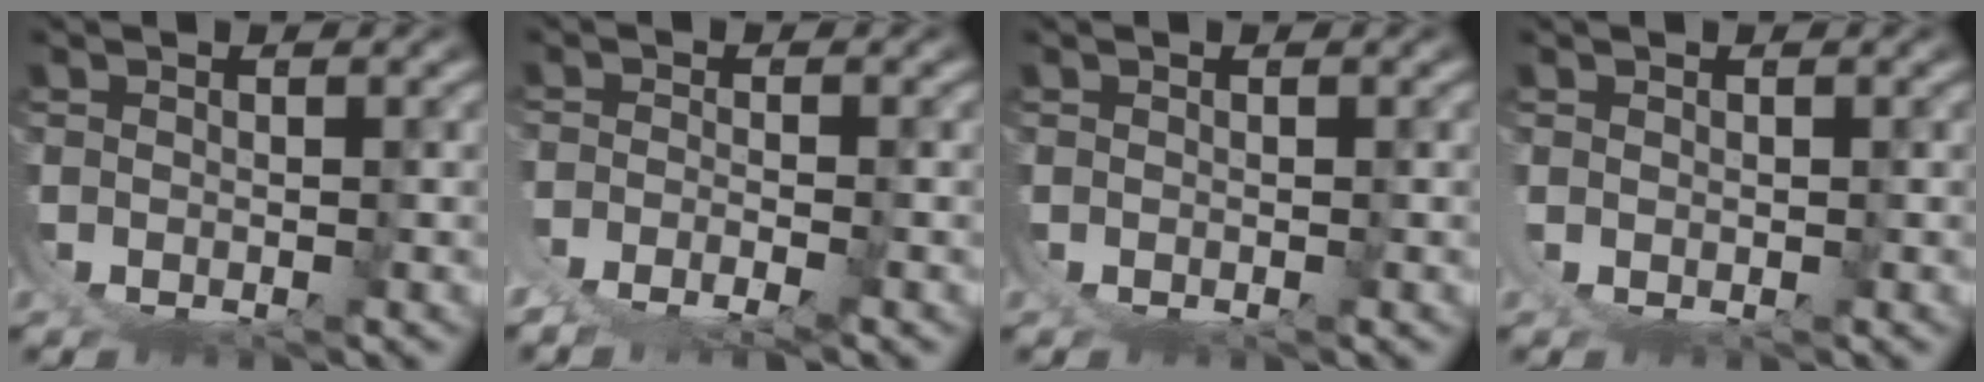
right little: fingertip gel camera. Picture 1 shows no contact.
{"total": 1.9, "force": [-0.8, -1.1, 1.4], "torque": [-0.019, 0.001, -0.011]}
{"total": 0.0}
{"total": 1.1, "force": [0.9, -0.5, 0.1], "torque": [-0.002, 0.004, 0.016]}